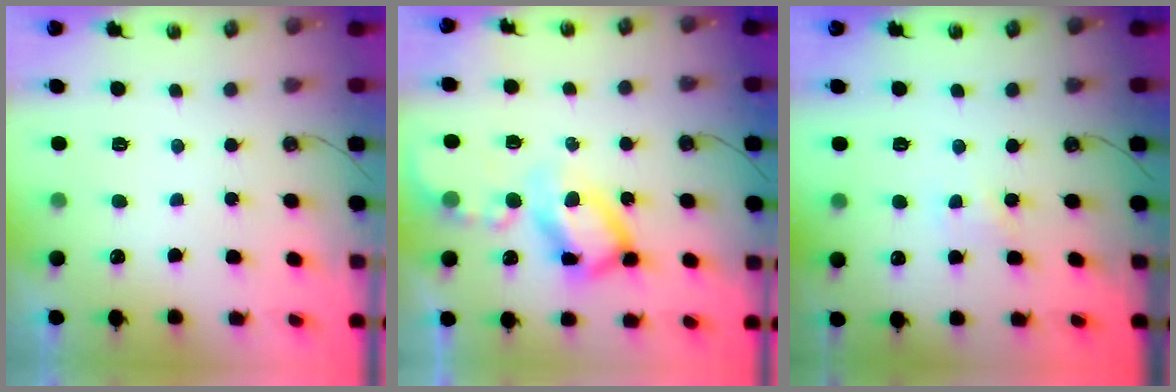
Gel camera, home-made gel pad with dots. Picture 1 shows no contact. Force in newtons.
{"total": 13.7, "press": 13.7, "slide": 1.3}
{"total": 3.7, "press": 3.7, "slide": 0.5}